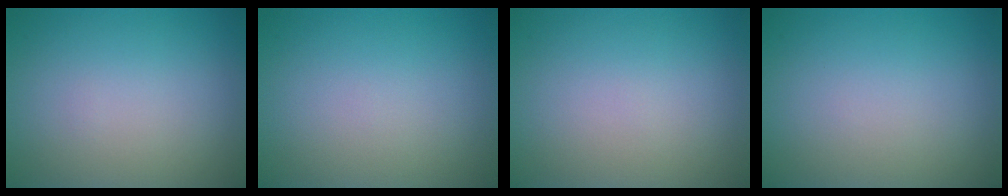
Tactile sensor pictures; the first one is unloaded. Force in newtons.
{"total": 0.0}
{"total": 0.0}
{"total": 0.0}